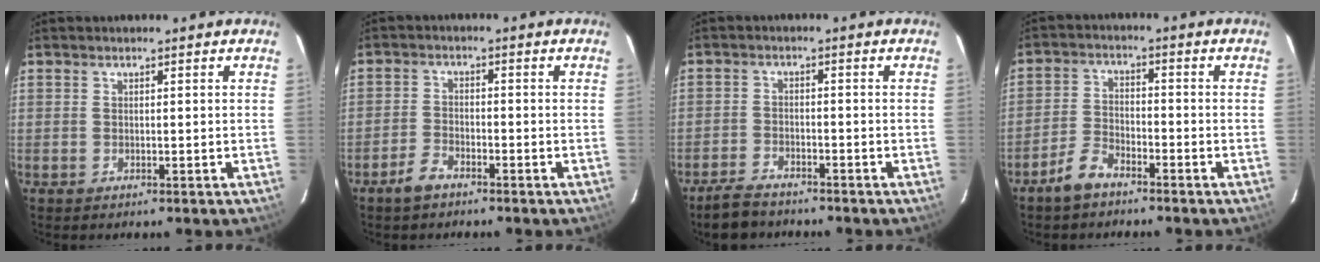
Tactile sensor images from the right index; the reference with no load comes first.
{"total": 3.9, "force": [-3.0, 1.7, 1.8], "torque": [-0.051, 0.004, -0.057]}
{"total": 5.7, "force": [-4.9, 2.2, 1.8], "torque": [-0.062, 0.001, -0.085]}
{"total": 5.3, "force": [-4.2, 2.1, 2.5], "torque": [-0.064, 0.009, -0.083]}